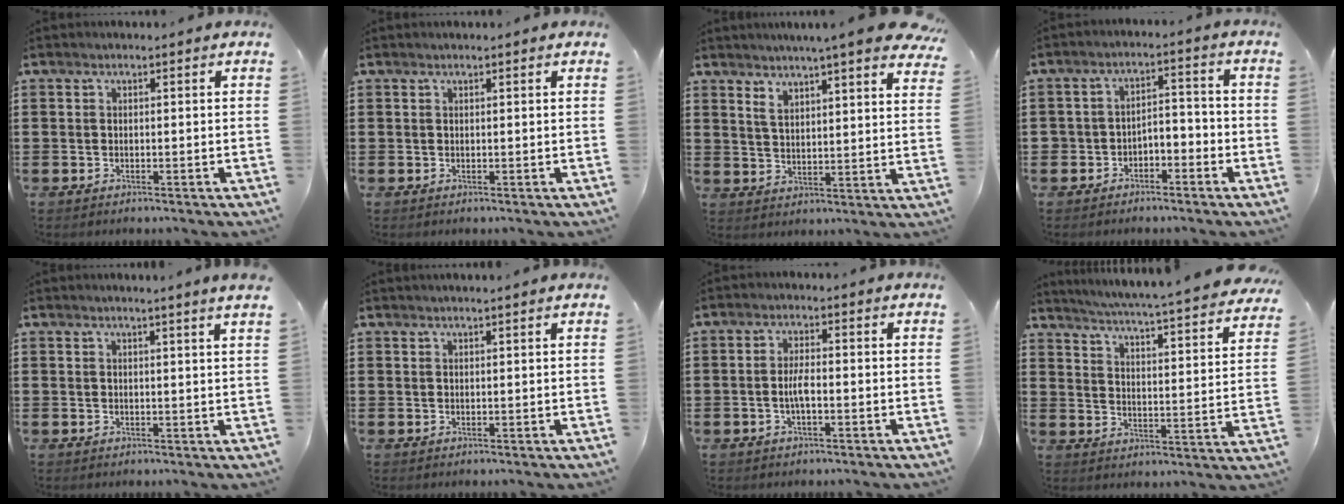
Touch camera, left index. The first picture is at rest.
{"total": 0.0}
{"total": 5.5, "force": [4.6, 0.3, 3.0], "torque": [-0.069, -0.021, 0.076]}
{"total": 3.5, "force": [-3.1, 1.3, 0.7], "torque": [-0.017, 0.009, -0.067]}
{"total": 1.8, "force": [1.4, -0.8, 0.8], "torque": [-0.014, -0.007, 0.025]}
{"total": 1.0, "force": [0.9, -0.1, 0.5], "torque": [-0.009, -0.002, 0.017]}
{"total": 3.1, "force": [-0.8, 0.8, 2.9], "torque": [-0.066, -0.002, -0.021]}
{"total": 4.3, "force": [3.9, -0.9, 1.5], "torque": [-0.052, -0.043, 0.057]}